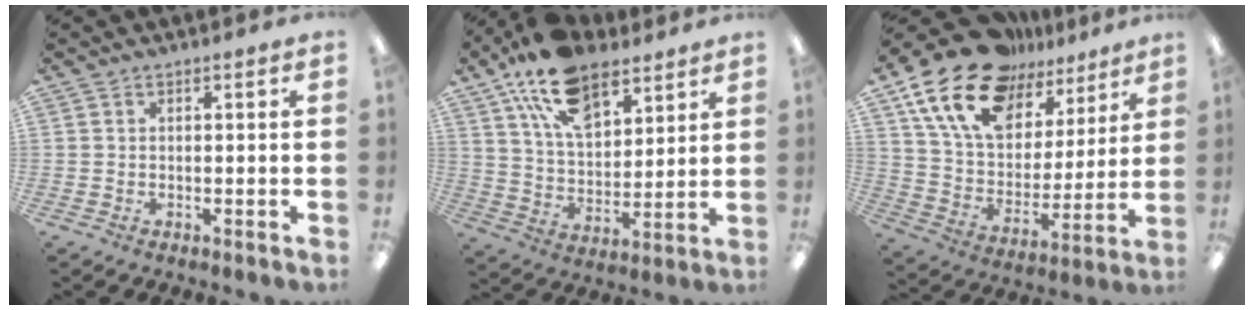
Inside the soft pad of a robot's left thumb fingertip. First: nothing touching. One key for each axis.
{"total": 17.8, "fx": 11.3, "fy": 9.5, "fz": 9.9, "tx": -0.177, "ty": -0.045, "tz": 0.206}
{"total": 20.3, "fx": 14.1, "fy": 10.9, "fz": 9.8, "tx": -0.194, "ty": -0.077, "tz": 0.258}